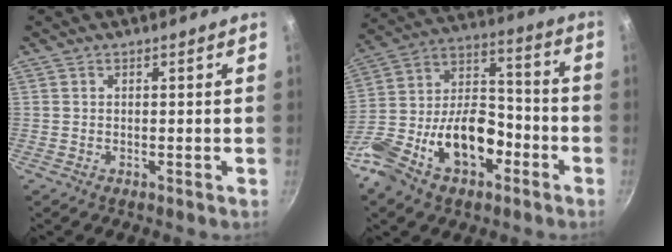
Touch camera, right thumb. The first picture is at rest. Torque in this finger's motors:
{"motor_torque": [2.84, 1.84, 1.30, -1.46, 0.14]}